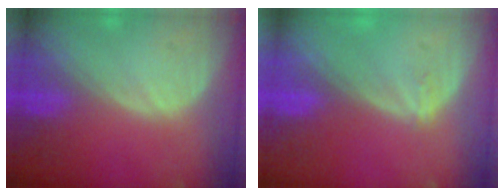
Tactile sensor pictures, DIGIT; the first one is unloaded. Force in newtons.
{"total": 0.9, "press": 0.6, "slide": 0.6}